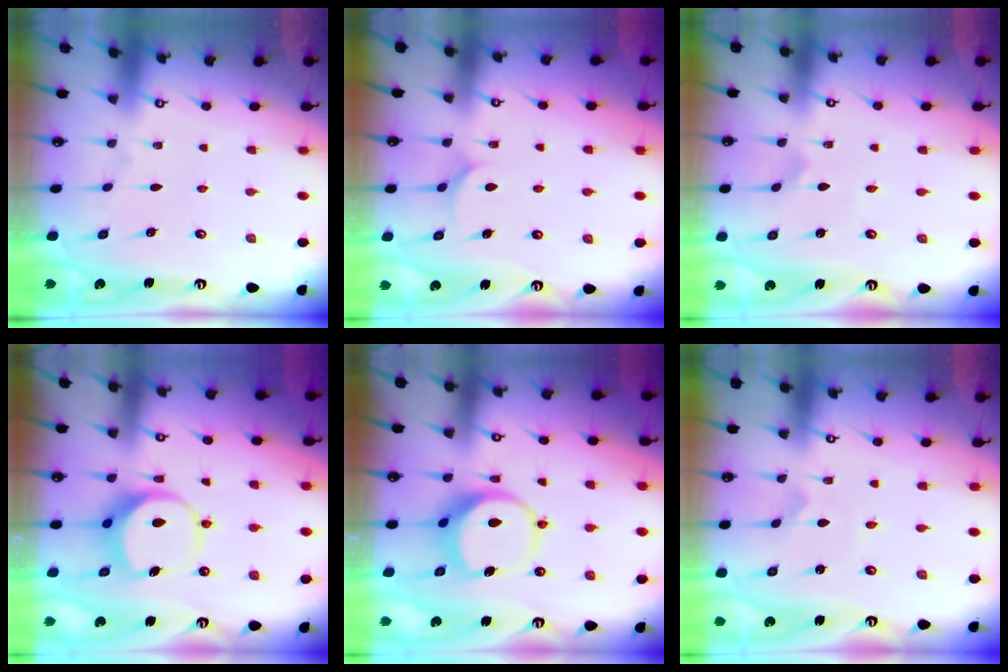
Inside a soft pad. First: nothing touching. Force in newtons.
{"total": 5.9, "press": 5.8, "slide": 0.6}
{"total": 0.9, "press": 0.9, "slide": 0.1}
{"total": 8.7, "press": 8.6, "slide": 0.8}
{"total": 9.8, "press": 9.7, "slide": 1.1}
{"total": 0.8, "press": 0.8, "slide": 0.1}